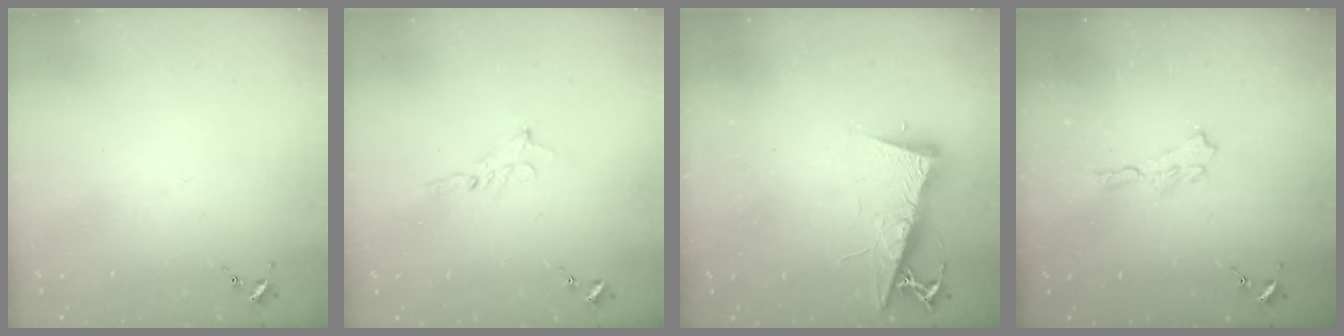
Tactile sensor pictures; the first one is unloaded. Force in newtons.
{"total": 2.5, "press": 2.5, "slide": 0.2}
{"total": 11.3, "press": 11.2, "slide": 1.1}
{"total": 5.5, "press": 5.5, "slide": 0.6}